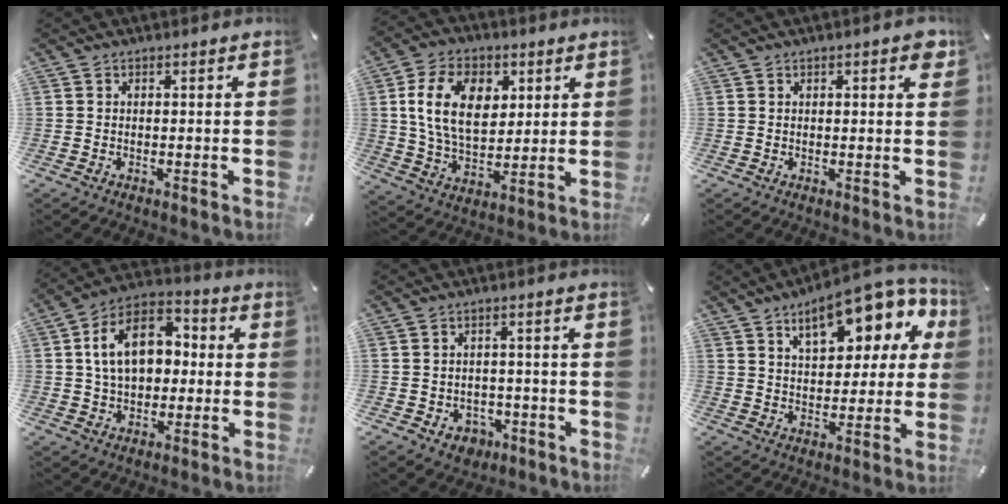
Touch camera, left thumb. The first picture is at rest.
{"total": 14.5, "force": [4.2, 9.9, 9.8], "torque": [-0.190, 0.008, 0.074]}
{"total": 2.4, "force": [1.1, 0.8, 2.0], "torque": [-0.024, -0.003, 0.014]}
{"total": 13.8, "force": [1.8, 10.2, 9.1], "torque": [-0.165, 0.010, 0.031]}
{"total": 4.5, "force": [-1.8, 3.9, 1.5], "torque": [-0.017, 0.010, -0.033]}
{"total": 16.1, "force": [8.6, 8.4, 10.8], "torque": [-0.151, -0.041, 0.143]}